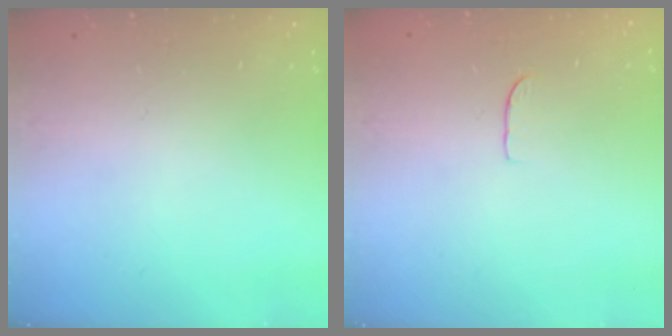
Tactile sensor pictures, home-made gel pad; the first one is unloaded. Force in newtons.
{"total": 3.6, "press": 3.6, "slide": 0.2}